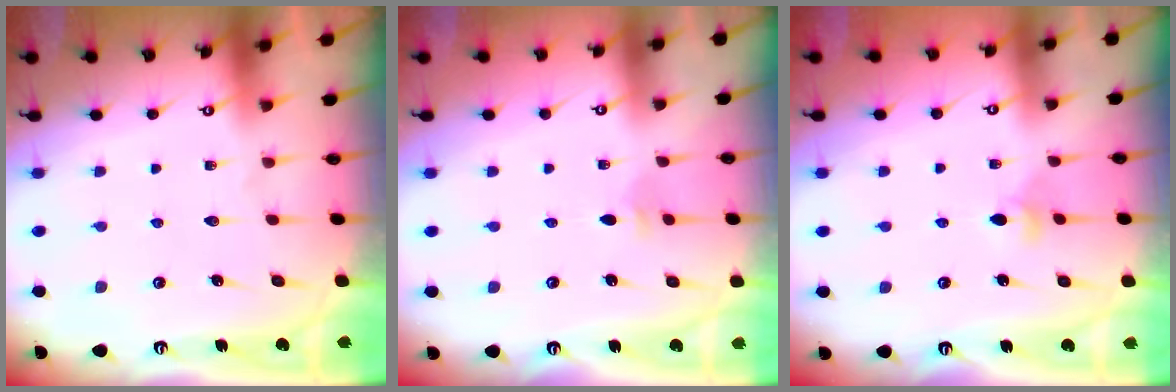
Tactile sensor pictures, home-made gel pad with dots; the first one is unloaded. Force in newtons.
{"total": 2.6, "press": 2.5, "slide": 0.5}
{"total": 2.9, "press": 2.8, "slide": 0.6}